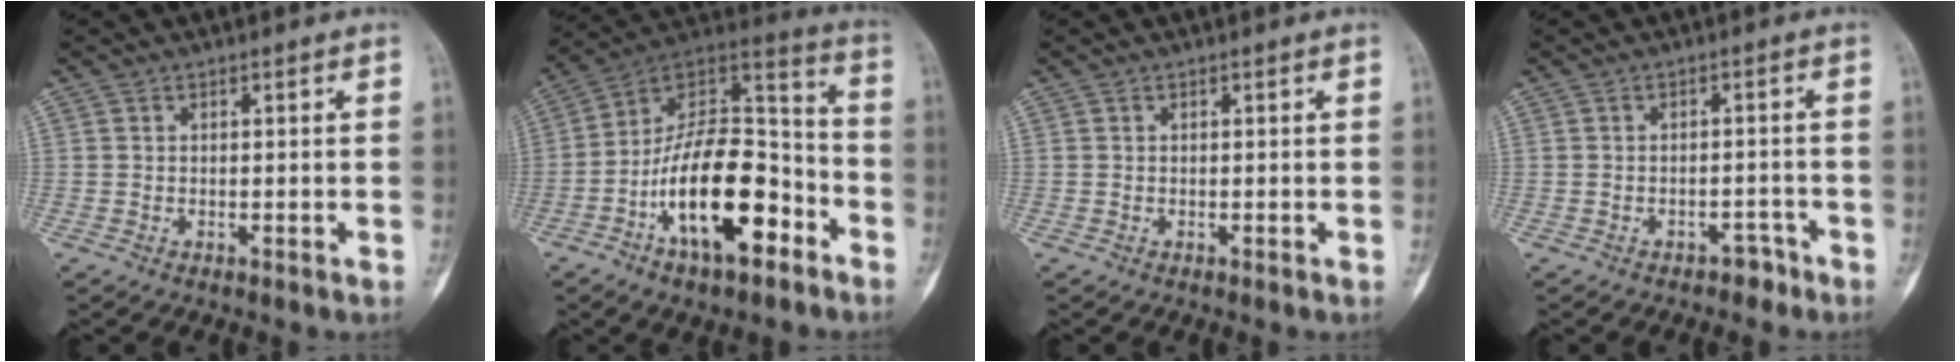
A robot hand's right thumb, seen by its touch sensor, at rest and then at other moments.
{"total": 22.4, "force": [-8.9, 10.2, 17.8], "torque": [-0.276, 0.078, -0.147]}
{"total": 0.0}
{"total": 2.6, "force": [-2.0, 1.5, 0.9], "torque": [-0.005, 0.023, -0.023]}